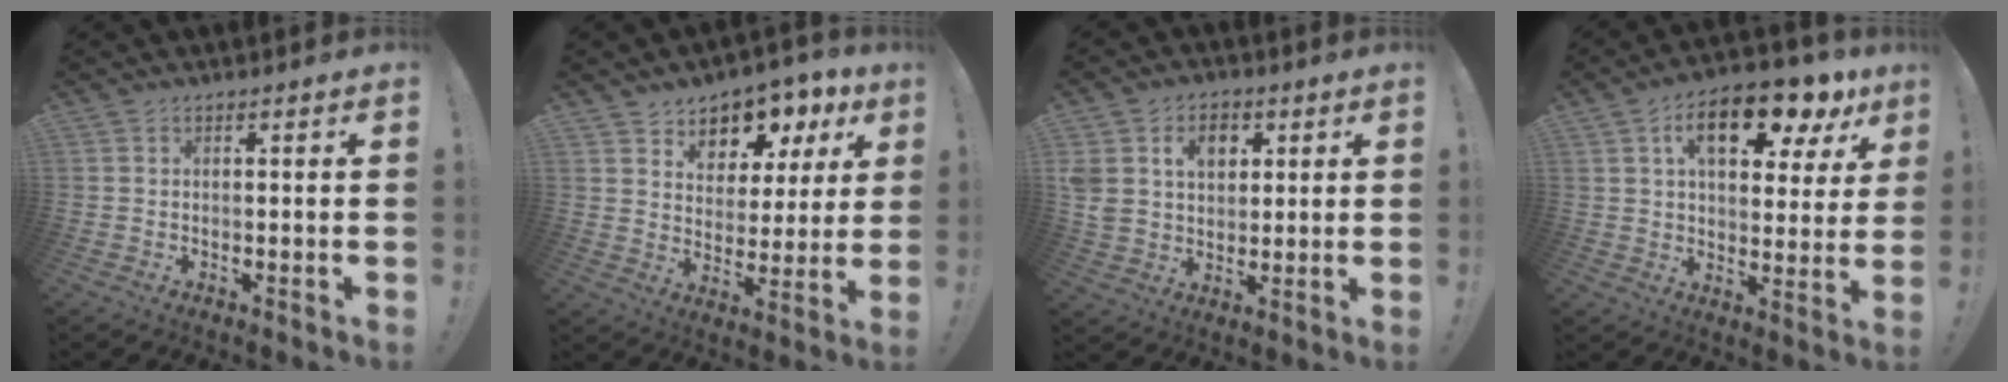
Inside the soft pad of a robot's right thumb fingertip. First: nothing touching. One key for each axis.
{"total": 8.3, "fx": 5.6, "fy": 5.8, "fz": 2.0, "tx": -0.017, "ty": -0.055, "tz": 0.101}
{"total": 10.2, "fx": 4.2, "fy": 8.0, "fz": 4.7, "tx": -0.072, "ty": -0.009, "tz": 0.082}
{"total": 16.2, "fx": 8.4, "fy": 7.0, "fz": 12.0, "tx": -0.181, "ty": -0.043, "tz": 0.136}